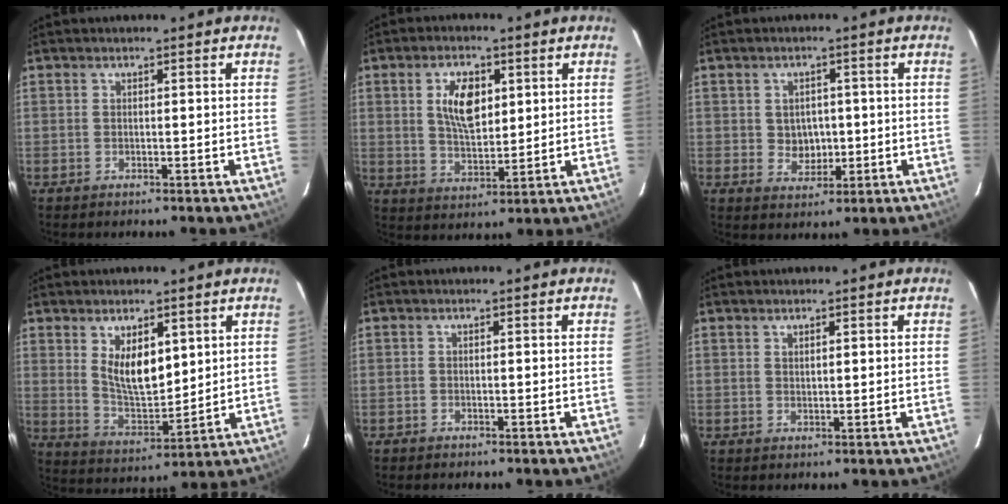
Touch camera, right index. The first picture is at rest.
{"total": 8.6, "force": [2.6, 4.4, 6.9], "torque": [-0.126, 0.007, 0.052]}
{"total": 4.4, "force": [0.0, 3.9, 2.0], "torque": [-0.035, 0.006, 0.009]}
{"total": 9.7, "force": [3.7, 4.5, 7.8], "torque": [-0.135, -0.008, 0.082]}
{"total": 0.8, "force": [-0.7, 0.4, -0.1], "torque": [-0.004, 0.003, -0.013]}
{"total": 1.2, "force": [0.7, 0.5, 0.8], "torque": [-0.012, 0.003, 0.013]}